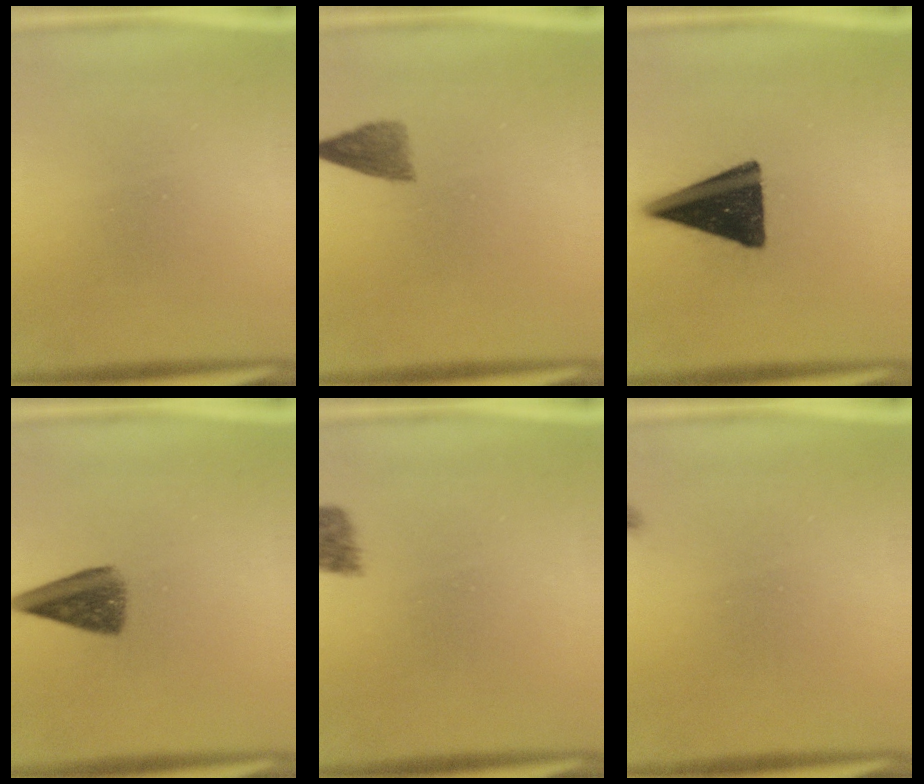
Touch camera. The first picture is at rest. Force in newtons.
{"total": 3.0}
{"total": 16.6}
{"total": 5.6}
{"total": 2.3}
{"total": 1.1}